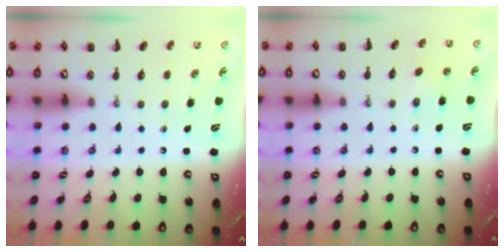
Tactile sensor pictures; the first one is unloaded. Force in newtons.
{"total": 2.3, "press": 2.2, "slide": 0.7}